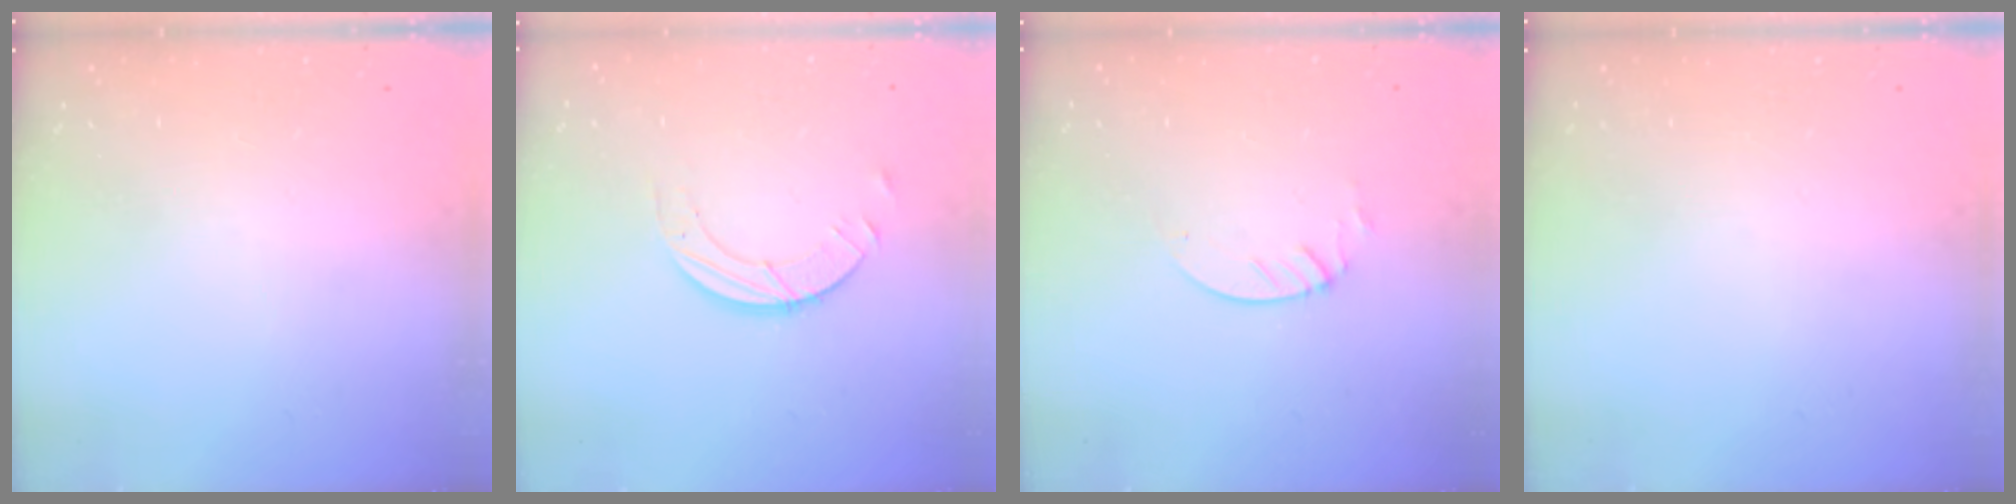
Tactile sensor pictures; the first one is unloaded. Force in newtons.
{"total": 3.4, "press": 3.4, "slide": 0.3}
{"total": 2.1, "press": 2.1, "slide": 0.2}
{"total": 0.0}